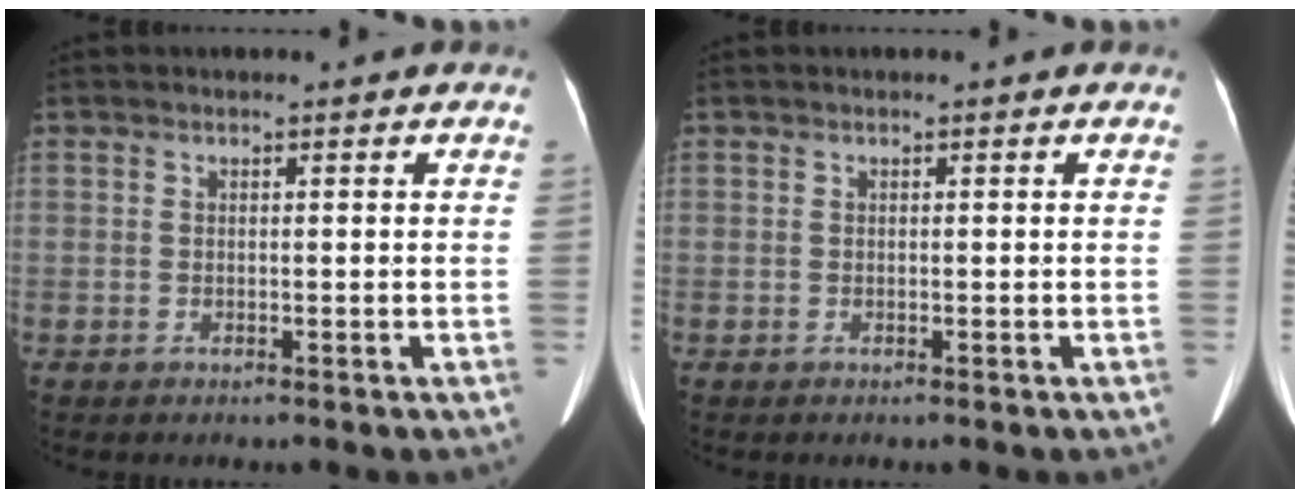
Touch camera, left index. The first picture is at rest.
{"total": 0.0}